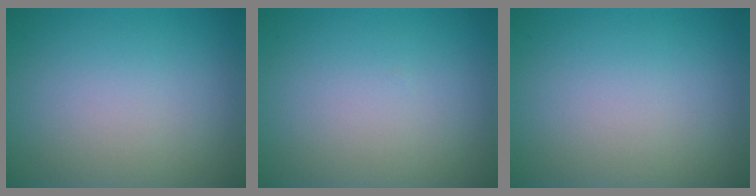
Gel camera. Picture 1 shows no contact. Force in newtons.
{"total": 0.0}
{"total": 0.0}